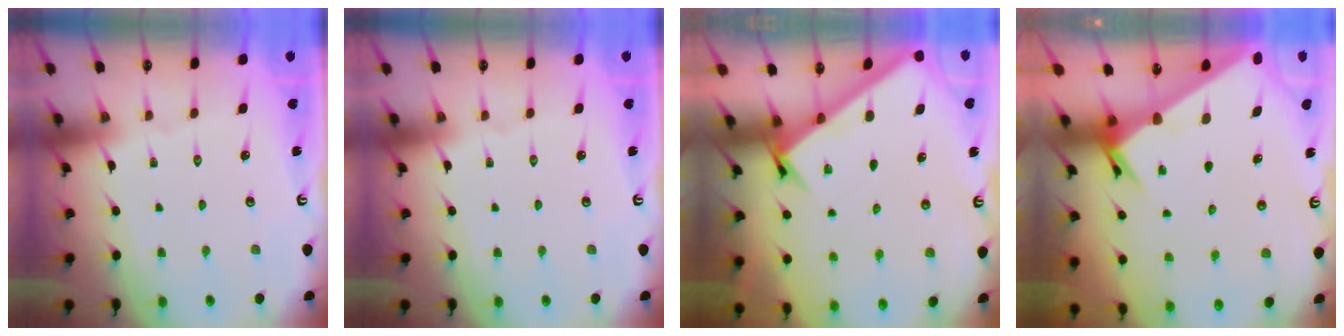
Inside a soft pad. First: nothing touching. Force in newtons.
{"total": 0.0}
{"total": 2.8, "press": 2.7, "slide": 0.3}
{"total": 3.9, "press": 3.9, "slide": 0.4}